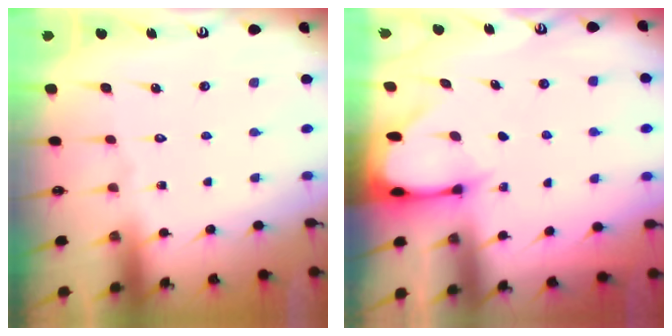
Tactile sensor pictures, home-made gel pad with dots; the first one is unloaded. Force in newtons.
{"total": 2.7, "press": 2.7, "slide": 0.3}